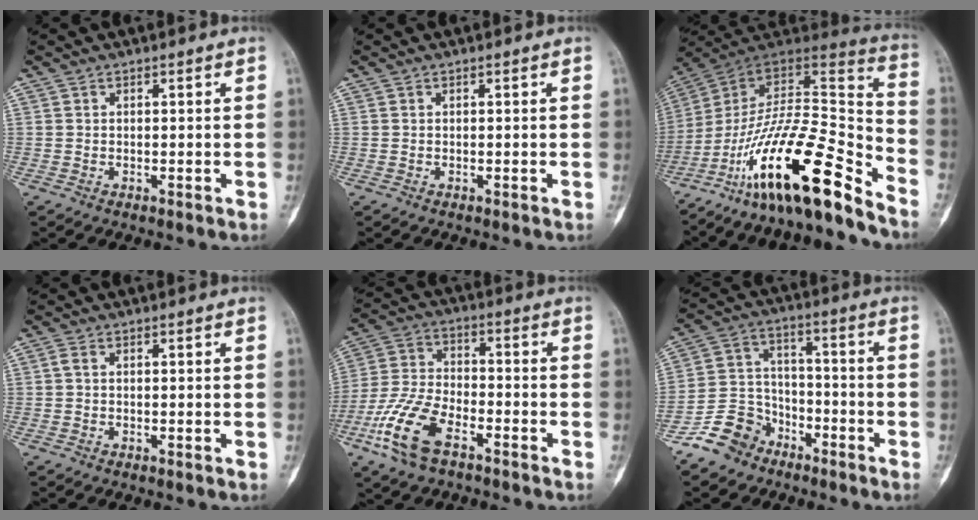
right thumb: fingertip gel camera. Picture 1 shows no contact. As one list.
[{"total": 0.0}, {"total": 24.8, "force": [-16.7, 5.3, 17.6], "torque": [-0.290, 0.090, -0.284]}, {"total": 0.8, "force": [0.0, 0.3, 0.7], "torque": [-0.018, -0.001, -0.002]}, {"total": 13.0, "force": [-7.0, 6.2, 9.1], "torque": [-0.194, 0.027, -0.139]}, {"total": 9.9, "force": [-6.9, 6.8, 2.1], "torque": [-0.017, 0.067, -0.136]}]